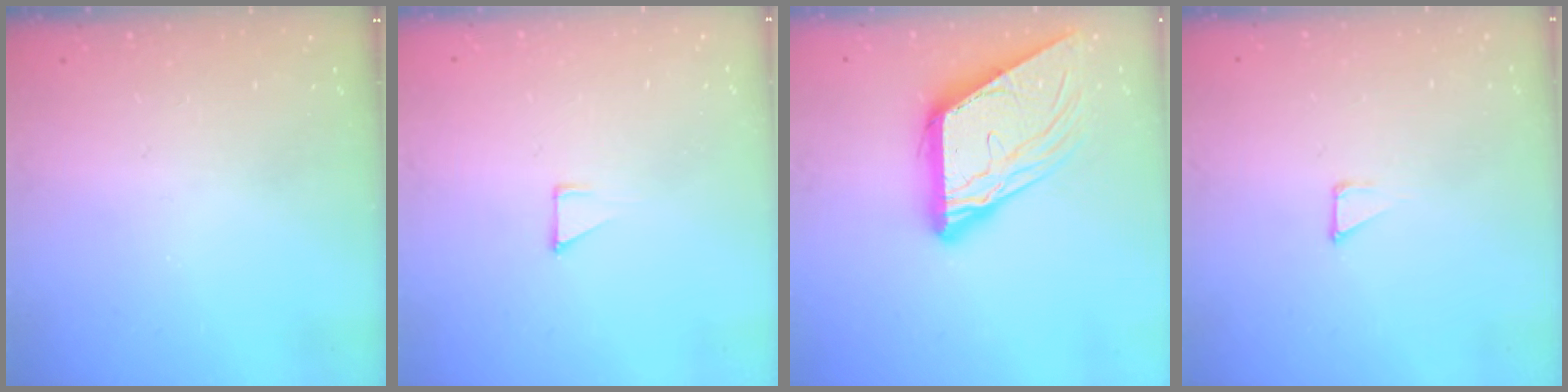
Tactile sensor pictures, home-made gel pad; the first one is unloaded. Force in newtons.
{"total": 4.8, "press": 4.8, "slide": 0.2}
{"total": 13.1, "press": 13.1, "slide": 1.3}
{"total": 1.6, "press": 1.6, "slide": 0.1}